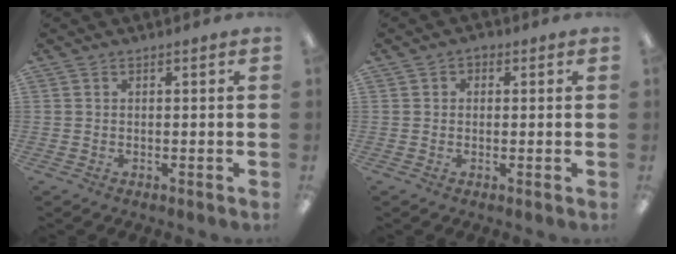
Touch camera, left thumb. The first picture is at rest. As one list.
[{"total": 1.5, "force": [0.1, 1.4, 0.6], "torque": [-0.003, 0.002, -0.001]}]